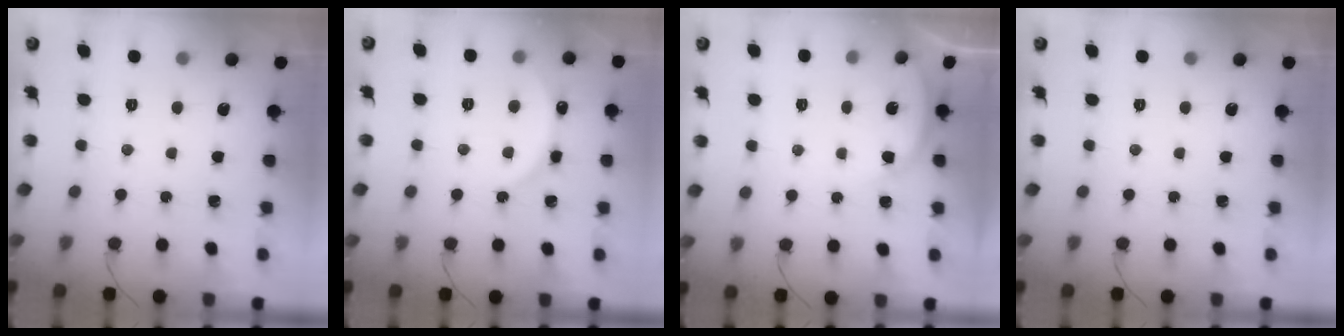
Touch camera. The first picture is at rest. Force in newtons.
{"total": 2.9, "press": 2.9, "slide": 0.3}
{"total": 2.9, "press": 2.9, "slide": 0.5}
{"total": 0.0}